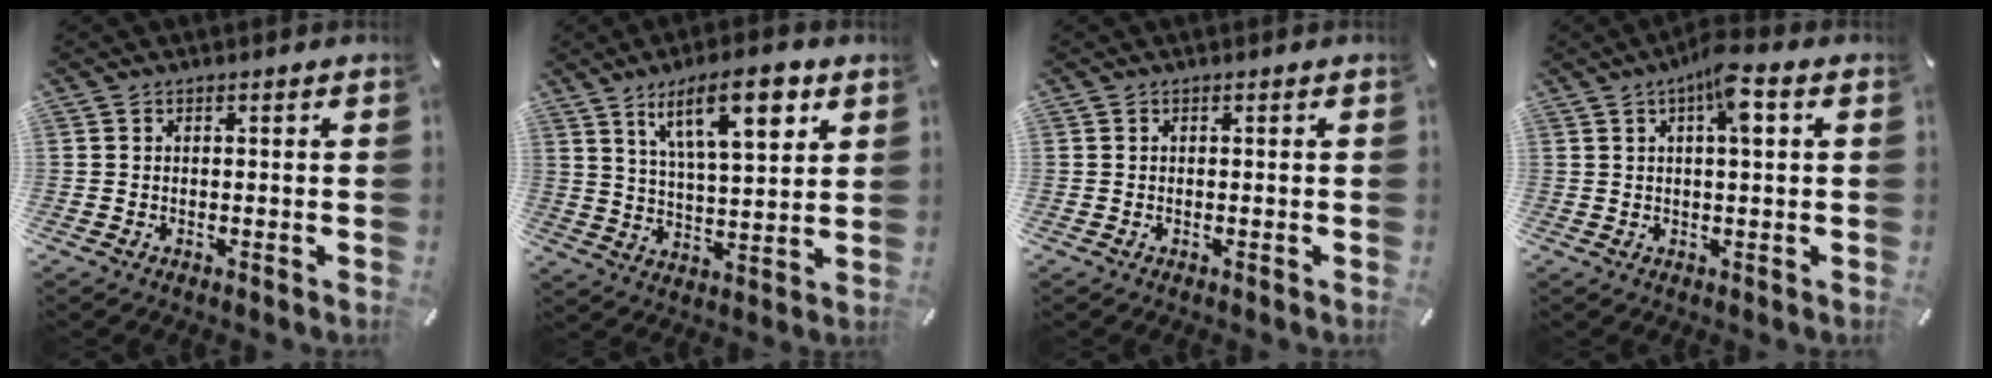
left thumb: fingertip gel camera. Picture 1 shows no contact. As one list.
[{"total": 15.3, "force": [8.3, 5.7, 11.5], "torque": [-0.178, -0.027, 0.135]}, {"total": 0.0}, {"total": 6.6, "force": [2.2, 1.4, 6.1], "torque": [-0.098, -0.004, 0.030]}]